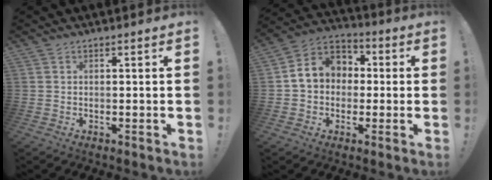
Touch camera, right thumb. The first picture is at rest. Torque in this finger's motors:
{"motor_torque": [1.74, 1.71, 0.93, -0.31, 0.01]}